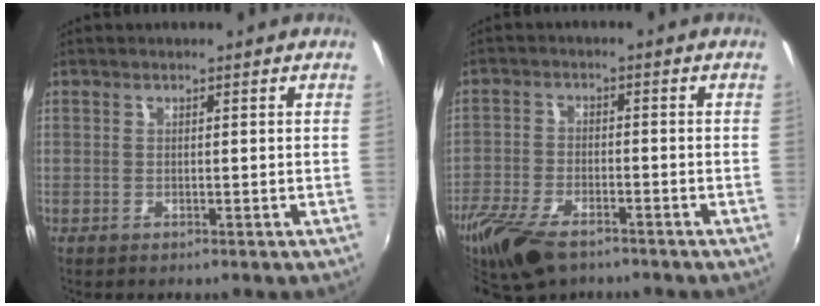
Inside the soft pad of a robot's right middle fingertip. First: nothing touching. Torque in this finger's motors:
{"motor_torque": [1.19, -0.95, 0.60, 0.17]}